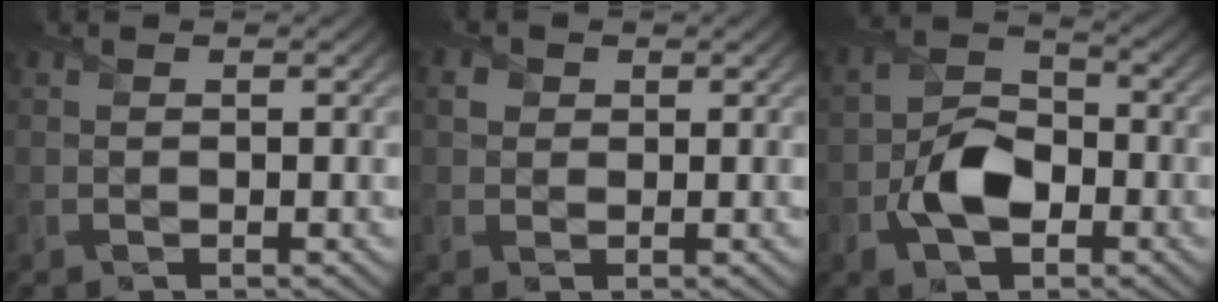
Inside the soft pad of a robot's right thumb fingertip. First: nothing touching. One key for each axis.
{"total": 1.5, "fx": 0.5, "fy": 1.4, "fz": 0.2, "tx": -0.004, "ty": 0.000, "tz": 0.005}
{"total": 6.7, "fx": -2.4, "fy": 4.4, "fz": 4.5, "tx": -0.083, "ty": 0.001, "tz": -0.052}